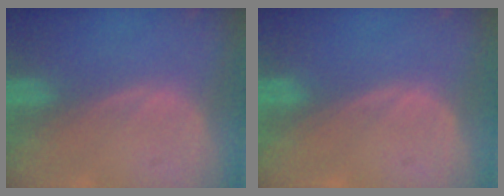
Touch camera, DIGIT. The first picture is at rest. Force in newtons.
{"total": 0.0}